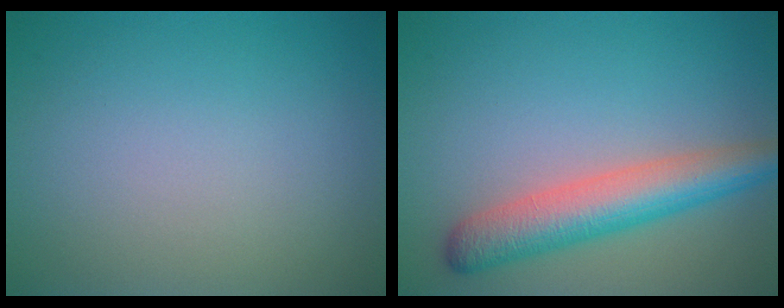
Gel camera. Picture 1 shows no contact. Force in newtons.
{"total": 5.6, "press": 5.6, "slide": 0.2}